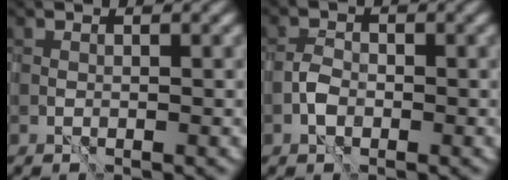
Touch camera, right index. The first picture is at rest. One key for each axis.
{"total": 1.2, "fx": -0.5, "fy": 0.9, "fz": 0.6, "tx": -0.011, "ty": 0.004, "tz": -0.013}